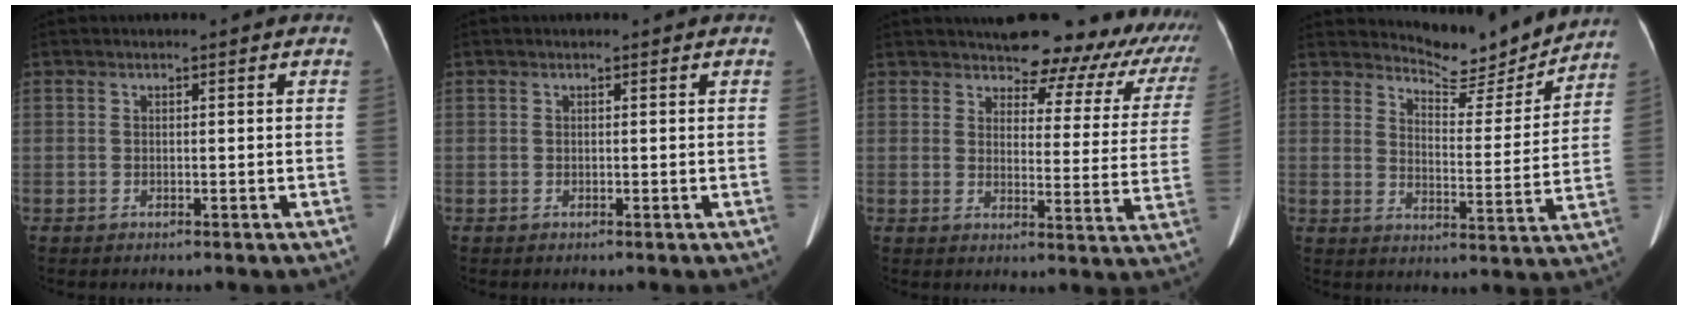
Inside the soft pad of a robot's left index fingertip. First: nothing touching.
{"total": 0.0}
{"total": 18.2, "force": [16.1, 5.6, 6.5], "torque": [-0.045, -0.036, 0.165]}
{"total": 10.1, "force": [10.0, 1.5, 0.8], "torque": [-0.018, -0.021, 0.138]}